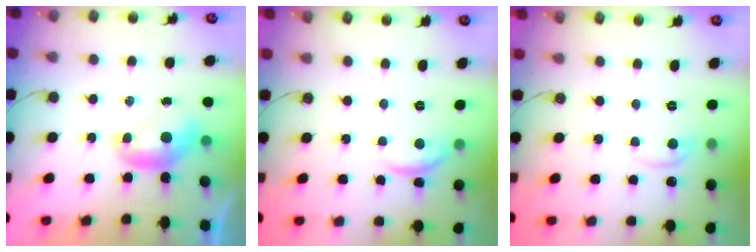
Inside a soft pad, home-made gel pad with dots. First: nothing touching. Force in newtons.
{"total": 2.6, "press": 2.6, "slide": 0.5}
{"total": 0.0}